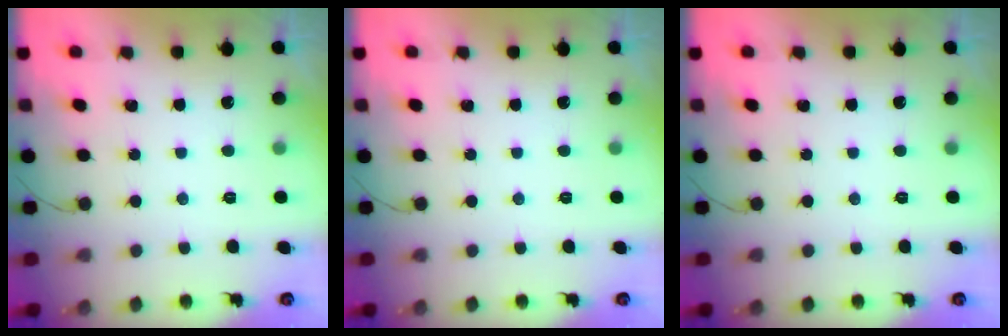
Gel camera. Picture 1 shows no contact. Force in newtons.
{"total": 0.0}
{"total": 0.0}